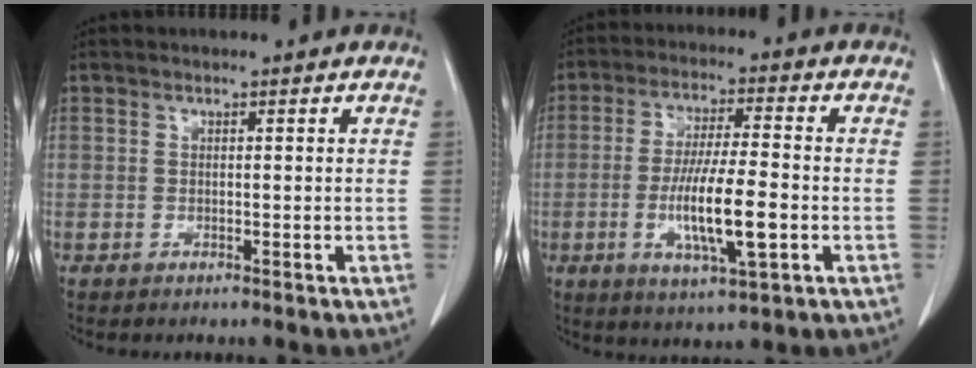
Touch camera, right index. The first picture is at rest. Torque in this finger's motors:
{"motor_torque": [1.78, -0.37, 0.96, 0.21]}